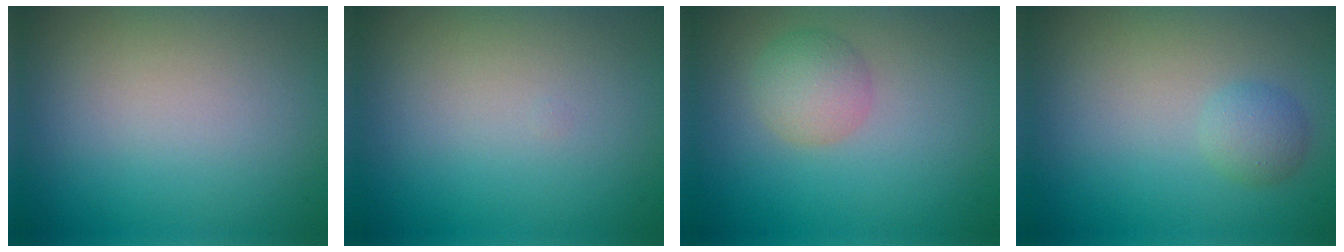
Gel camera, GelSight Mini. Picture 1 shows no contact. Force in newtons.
{"total": 0.0}
{"total": 2.5, "press": 2.5, "slide": 0.1}
{"total": 1.4, "press": 1.4, "slide": 0.0}